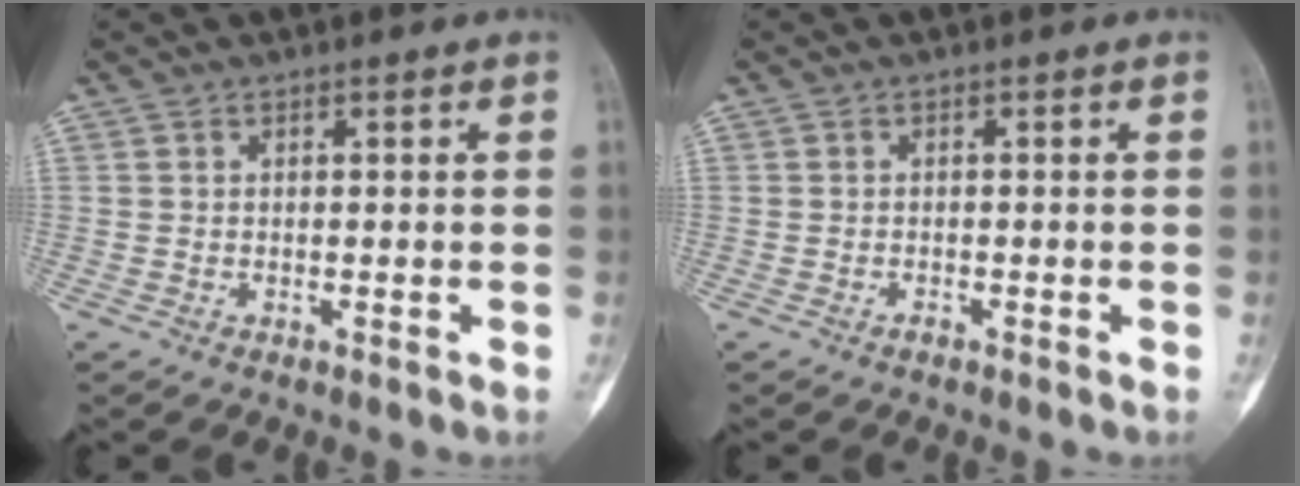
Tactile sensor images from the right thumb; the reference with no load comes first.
{"total": 0.6, "force": [-0.5, 0.2, 0.3], "torque": [-0.006, 0.003, -0.008]}